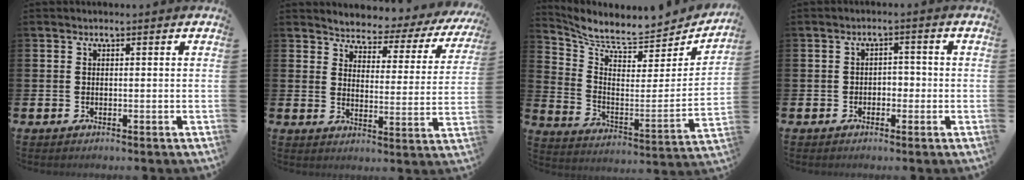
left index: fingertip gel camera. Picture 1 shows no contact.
{"total": 3.4, "force": [3.2, 1.1, 0.2], "torque": [-0.026, -0.036, 0.044]}
{"total": 7.3, "force": [6.3, 2.3, 2.7], "torque": [-0.070, -0.063, 0.102]}
{"total": 1.7, "force": [-1.0, 1.3, 0.6], "torque": [-0.008, 0.004, -0.026]}